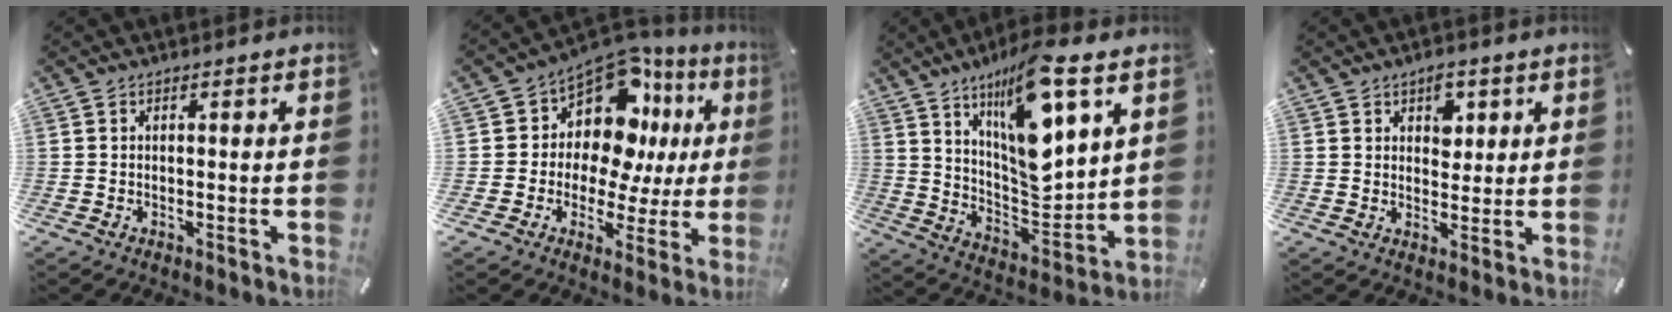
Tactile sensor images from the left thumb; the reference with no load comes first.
{"total": 12.7, "force": [6.1, 8.8, 6.9], "torque": [-0.123, -0.067, 0.108]}
{"total": 17.8, "force": [10.2, 5.8, 13.3], "torque": [-0.226, -0.069, 0.165]}
{"total": 4.6, "force": [2.3, 3.3, 2.2], "torque": [-0.011, -0.010, 0.033]}